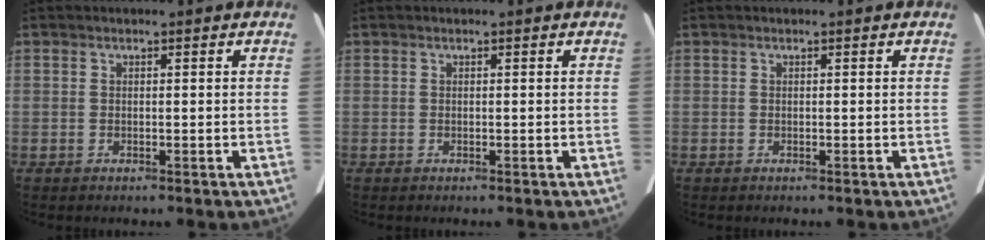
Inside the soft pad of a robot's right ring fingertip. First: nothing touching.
{"total": 0.0}
{"total": 0.0}